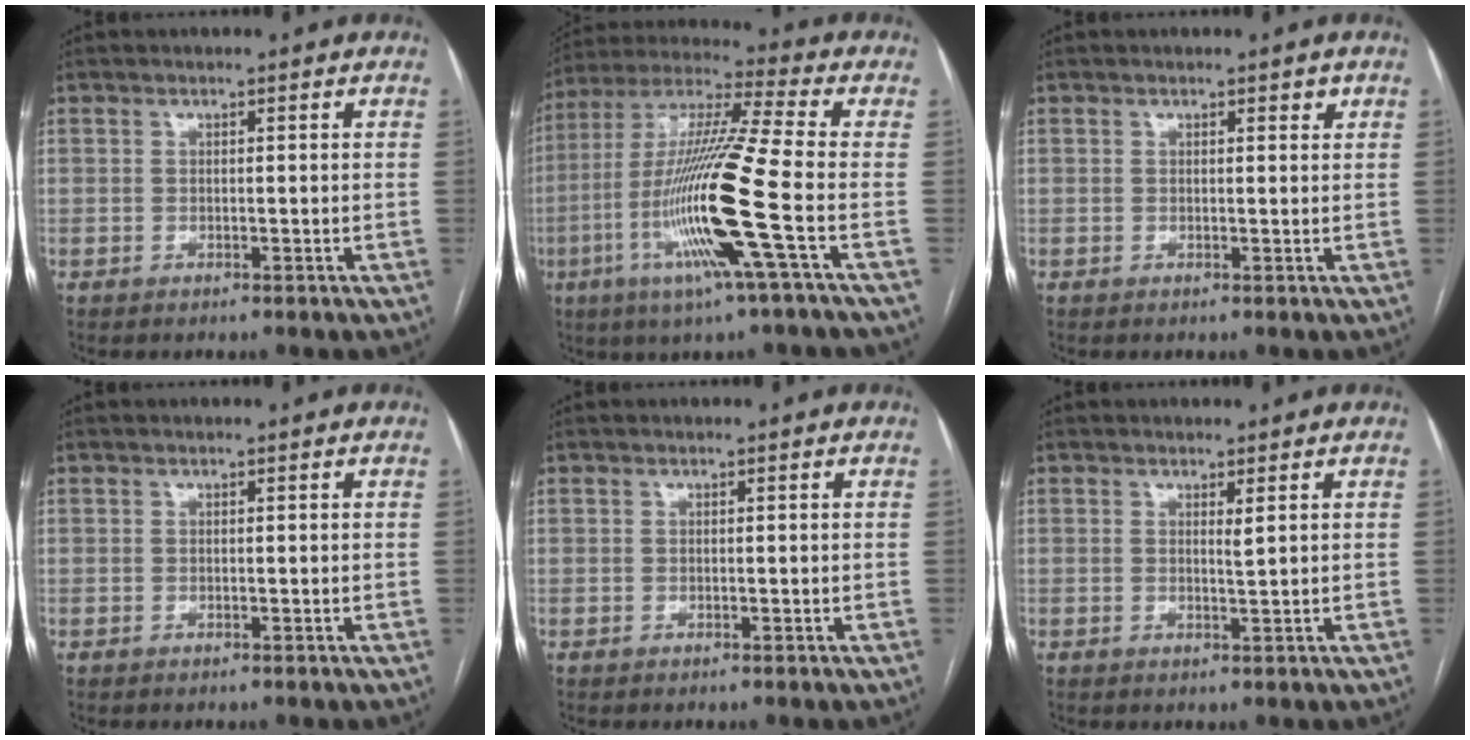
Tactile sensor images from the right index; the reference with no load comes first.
{"total": 17.9, "force": [-5.1, -1.1, 17.1], "torque": [-0.343, -0.016, -0.108]}
{"total": 0.9, "force": [0.6, 0.4, 0.6], "torque": [-0.008, 0.000, 0.005]}
{"total": 0.0}
{"total": 0.0}
{"total": 1.1, "force": [0.5, -0.2, 1.0], "torque": [-0.021, -0.006, 0.010]}